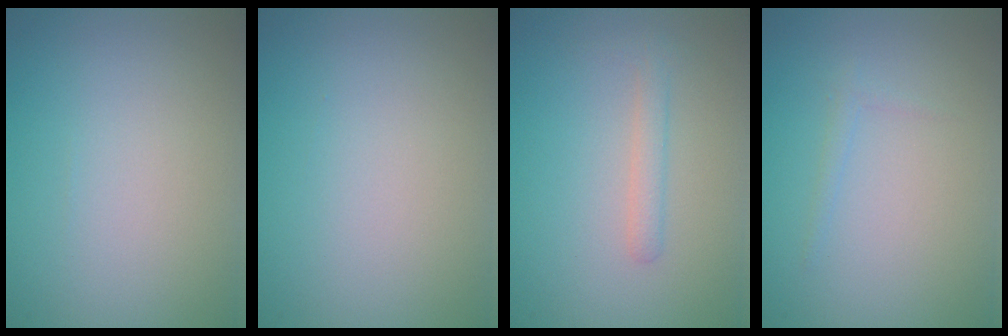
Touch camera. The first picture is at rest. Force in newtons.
{"total": 0.0}
{"total": 1.4, "press": 1.4, "slide": 0.0}
{"total": 0.7, "press": 0.7, "slide": 0.0}